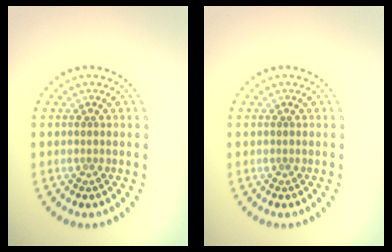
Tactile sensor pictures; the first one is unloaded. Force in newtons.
{"total": 0.0}